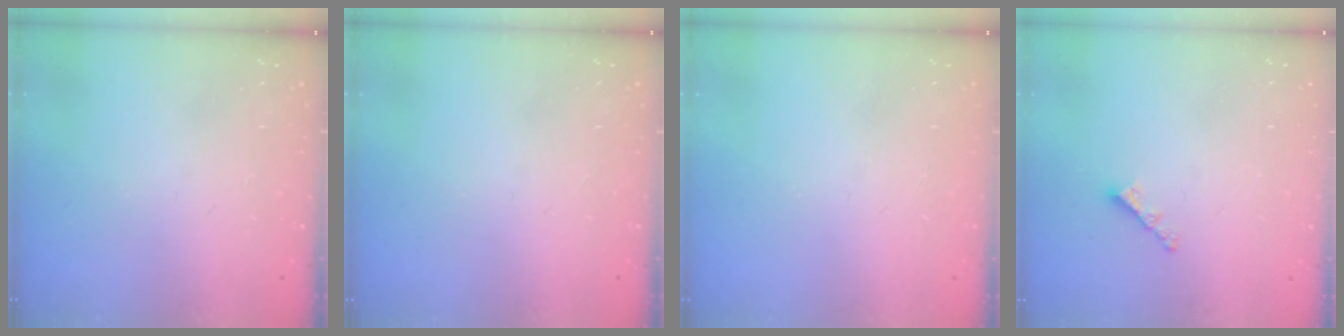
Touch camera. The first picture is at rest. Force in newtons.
{"total": 0.0}
{"total": 0.0}
{"total": 2.9, "press": 2.9, "slide": 0.5}